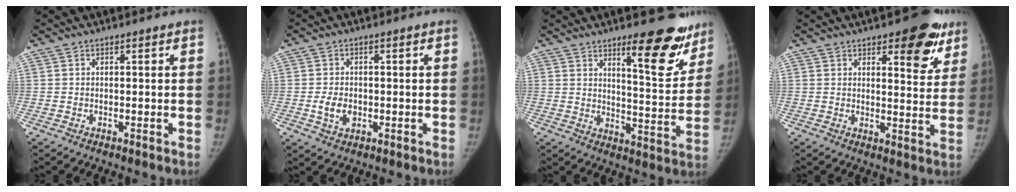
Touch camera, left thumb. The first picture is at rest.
{"total": 4.3, "force": [-0.7, 3.1, 2.9], "torque": [-0.047, 0.000, -0.009]}
{"total": 14.4, "force": [9.4, 4.2, 10.1], "torque": [-0.089, -0.069, 0.136]}
{"total": 10.9, "force": [6.2, 4.5, 7.7], "torque": [-0.054, -0.029, 0.076]}